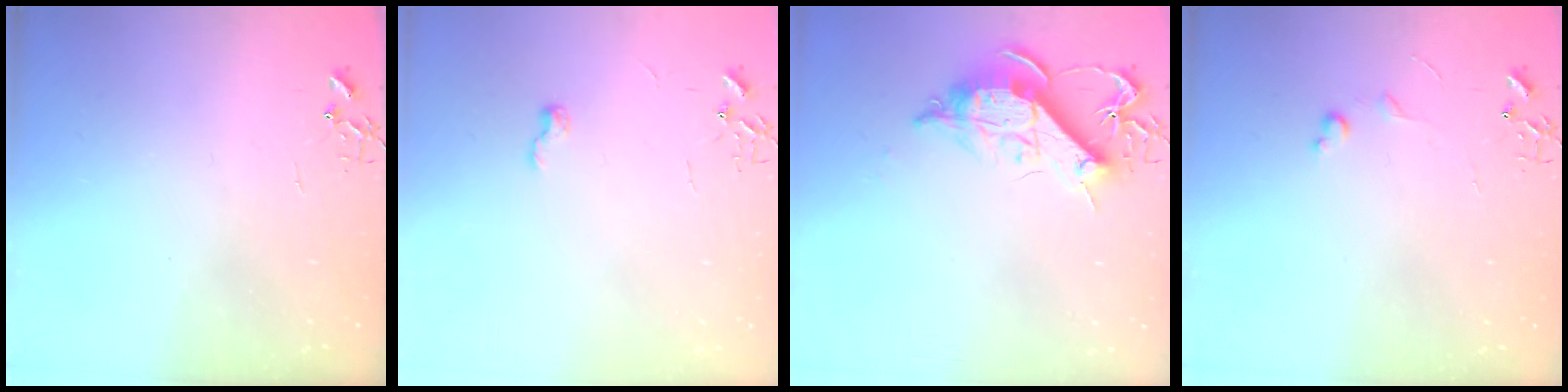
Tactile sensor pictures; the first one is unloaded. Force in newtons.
{"total": 5.0, "press": 5.0, "slide": 0.6}
{"total": 12.5, "press": 12.5, "slide": 1.1}
{"total": 4.2, "press": 4.2, "slide": 0.5}